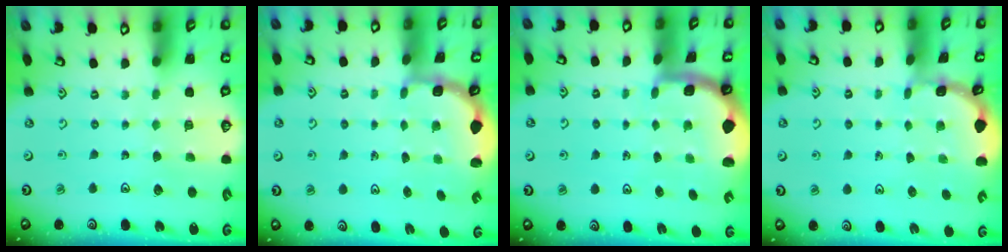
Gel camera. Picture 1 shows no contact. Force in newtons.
{"total": 2.5, "press": 1.9, "slide": 1.6}
{"total": 1.5, "press": 1.5, "slide": 0.2}
{"total": 1.3, "press": 1.3, "slide": 0.1}